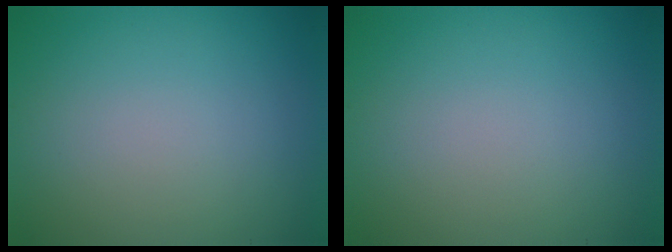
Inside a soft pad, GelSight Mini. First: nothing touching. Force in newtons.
{"total": 0.0}